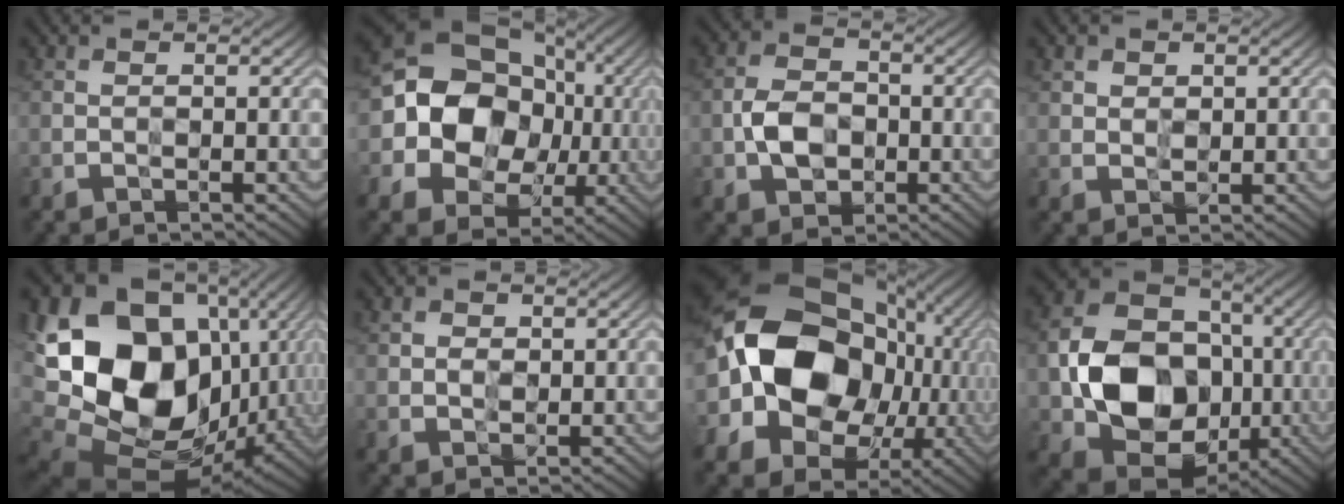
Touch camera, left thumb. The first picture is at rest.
{"total": 15.5, "force": [0.0, 13.5, 7.7], "torque": [-0.185, 0.002, -0.013]}
{"total": 5.5, "force": [-1.2, 4.1, 3.6], "torque": [-0.076, -0.004, -0.026]}
{"total": 2.0, "force": [1.1, 1.5, 0.7], "torque": [-0.018, -0.006, 0.020]}
{"total": 22.3, "force": [2.4, 17.2, 13.9], "torque": [-0.327, -0.019, 0.078]}
{"total": 2.6, "force": [1.0, 2.1, 1.2], "torque": [-0.035, -0.002, 0.020]}
{"total": 21.0, "force": [0.4, 16.8, 12.6], "torque": [-0.270, -0.029, 0.022]}
{"total": 14.7, "force": [-2.0, 11.4, 9.1], "torque": [-0.172, -0.014, -0.038]}